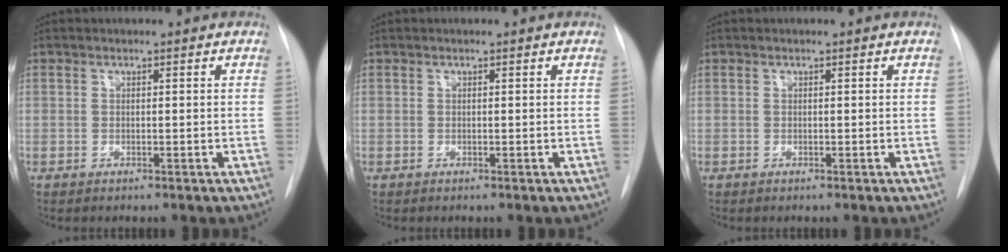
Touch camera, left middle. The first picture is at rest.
{"total": 0.0}
{"total": 0.0}